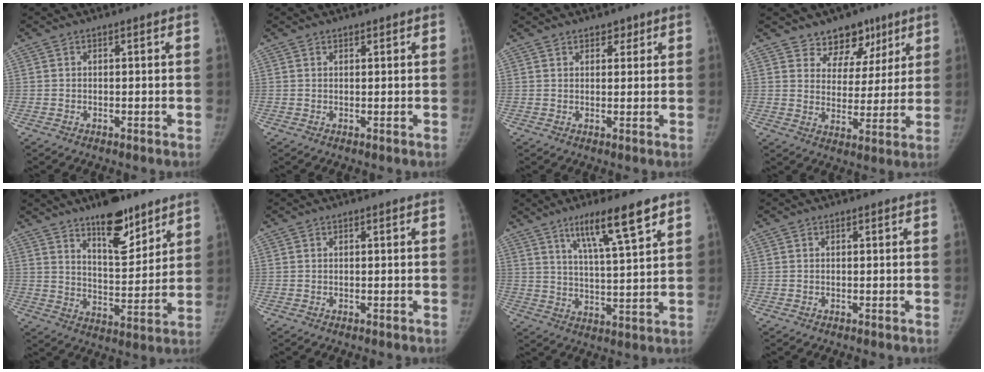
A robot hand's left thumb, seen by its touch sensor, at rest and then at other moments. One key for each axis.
{"total": 0.6, "fx": 0.5, "fy": 0.3, "fz": 0.0, "tx": 0.003, "ty": -0.004, "tz": 0.007}
{"total": 2.0, "fx": 1.3, "fy": 1.3, "fz": 0.7, "tx": 0.009, "ty": -0.004, "tz": 0.014}
{"total": 9.9, "fx": 6.8, "fy": 6.8, "fz": 2.5, "tx": 0.017, "ty": -0.031, "tz": 0.106}
{"total": 13.3, "fx": 9.3, "fy": 5.0, "fz": 8.1, "tx": -0.089, "ty": -0.065, "tz": 0.150}
{"total": 0.0}
{"total": 11.7, "fx": 7.3, "fy": 1.4, "fz": 9.0, "tx": -0.146, "ty": -0.034, "tz": 0.125}
{"total": 0.0}